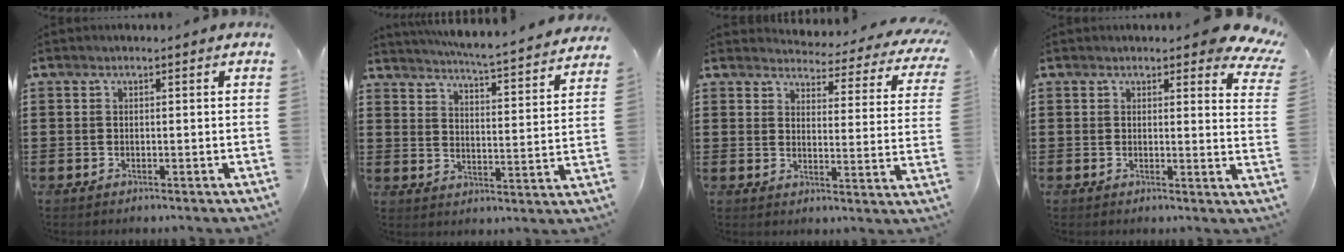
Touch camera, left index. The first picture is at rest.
{"total": 5.2, "force": [4.9, -0.9, 1.4], "torque": [-0.043, -0.050, 0.076]}
{"total": 3.7, "force": [3.5, 0.2, 0.9], "torque": [-0.031, -0.036, 0.054]}
{"total": 3.7, "force": [3.2, 1.0, 1.6], "torque": [-0.019, -0.016, 0.055]}